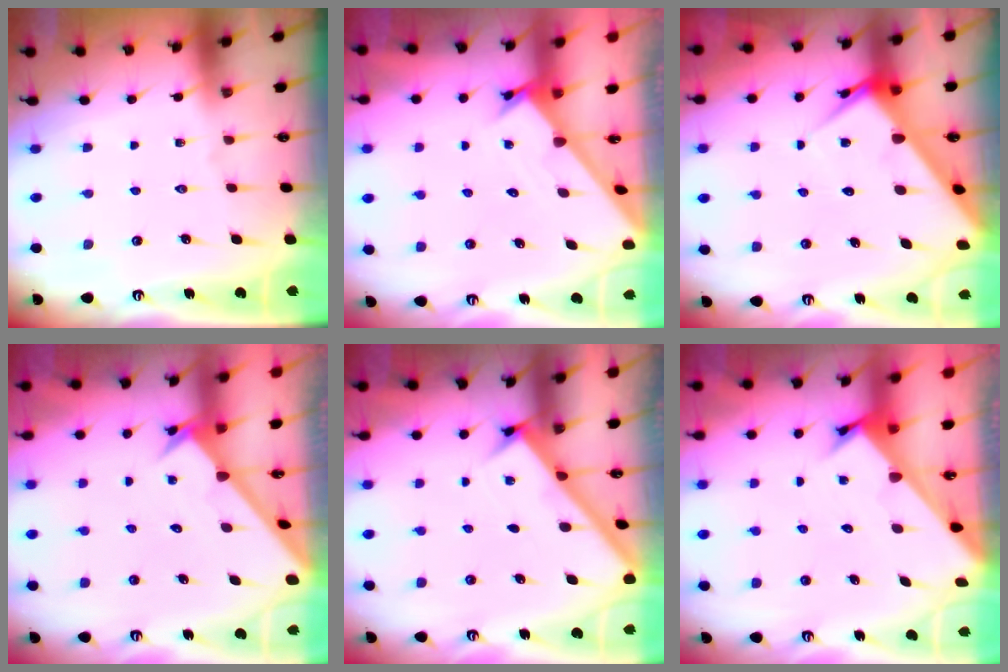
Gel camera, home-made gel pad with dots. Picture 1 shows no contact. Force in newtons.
{"total": 1.7, "press": 1.7, "slide": 0.1}
{"total": 6.9, "press": 6.9, "slide": 0.5}
{"total": 2.5, "press": 2.5, "slide": 0.2}
{"total": 2.5, "press": 2.5, "slide": 0.3}
{"total": 2.7, "press": 2.7, "slide": 0.3}